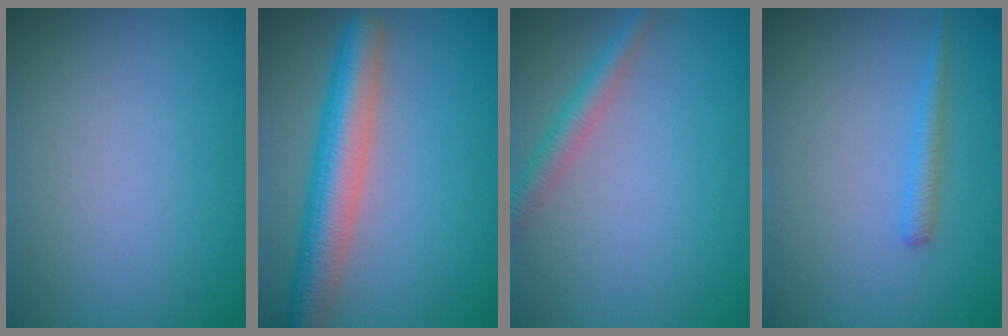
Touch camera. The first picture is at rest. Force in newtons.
{"total": 6.3, "press": 6.3, "slide": 0.3}
{"total": 2.5, "press": 2.5, "slide": 0.0}
{"total": 1.3, "press": 1.3, "slide": 0.1}